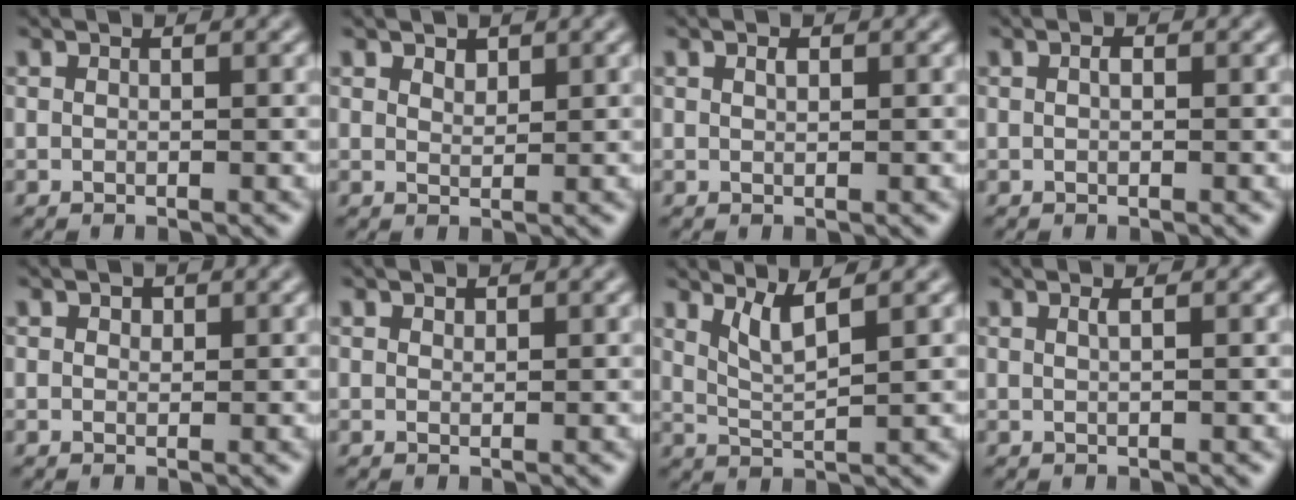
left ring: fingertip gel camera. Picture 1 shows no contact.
{"total": 1.1, "force": [0.9, 0.5, 0.3], "torque": [-0.008, 0.000, 0.017]}
{"total": 0.6, "force": [0.4, 0.3, 0.4], "torque": [-0.009, 0.001, 0.007]}
{"total": 0.6, "force": [0.1, 0.3, 0.5], "torque": [-0.011, 0.001, 0.001]}
{"total": 0.8, "force": [0.5, 0.6, 0.3], "torque": [-0.005, -0.003, 0.004]}
{"total": 0.5, "force": [0.4, 0.3, 0.1], "torque": [-0.002, -0.003, 0.007]}
{"total": 2.8, "force": [1.9, 0.5, 2.0], "torque": [-0.036, -0.006, 0.040]}
{"total": 0.9, "force": [0.3, 0.3, 0.8], "torque": [-0.009, 0.002, 0.004]}